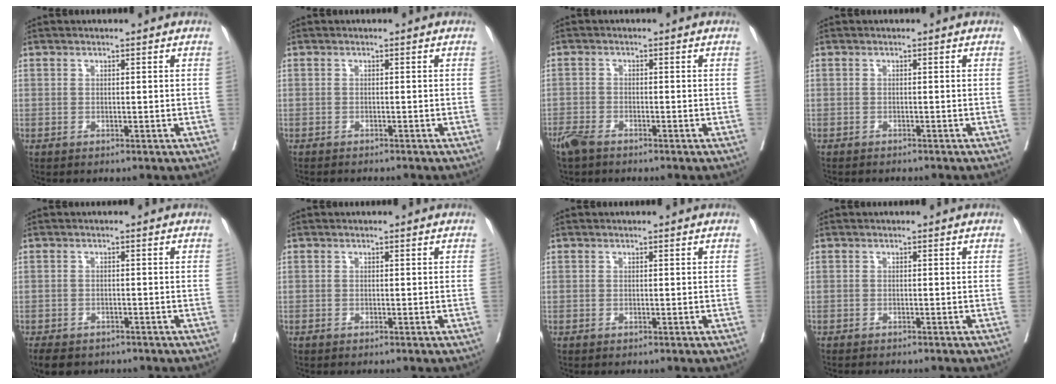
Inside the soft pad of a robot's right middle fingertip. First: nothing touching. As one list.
[{"total": 4.1, "force": [-3.7, 0.7, 1.5], "torque": [-0.018, -0.004, -0.047]}, {"total": 3.2, "force": [-2.6, 1.0, 1.5], "torque": [-0.031, -0.004, -0.051]}, {"total": 3.7, "force": [-3.3, 0.7, 1.4], "torque": [-0.017, -0.003, -0.040]}, {"total": 7.1, "force": [-5.6, 3.5, 2.7], "torque": [-0.044, -0.004, -0.075]}, {"total": 0.0}, {"total": 0.0}, {"total": 3.3, "force": [-2.9, 0.6, 1.4], "torque": [-0.018, -0.005, -0.034]}]